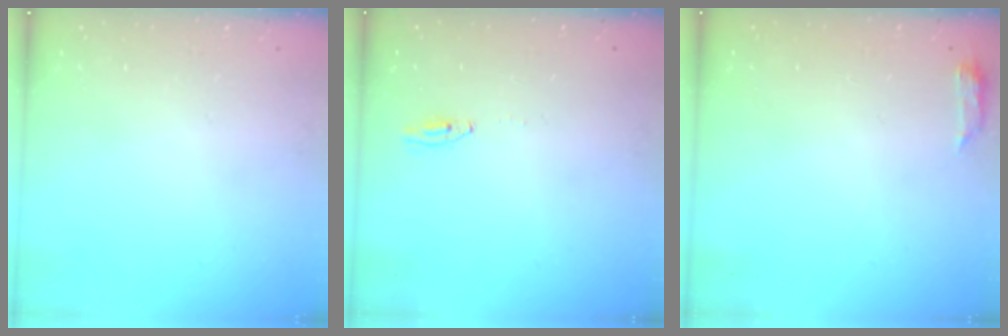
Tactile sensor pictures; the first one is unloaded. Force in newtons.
{"total": 2.0, "press": 2.0, "slide": 0.2}
{"total": 5.1, "press": 5.0, "slide": 0.9}